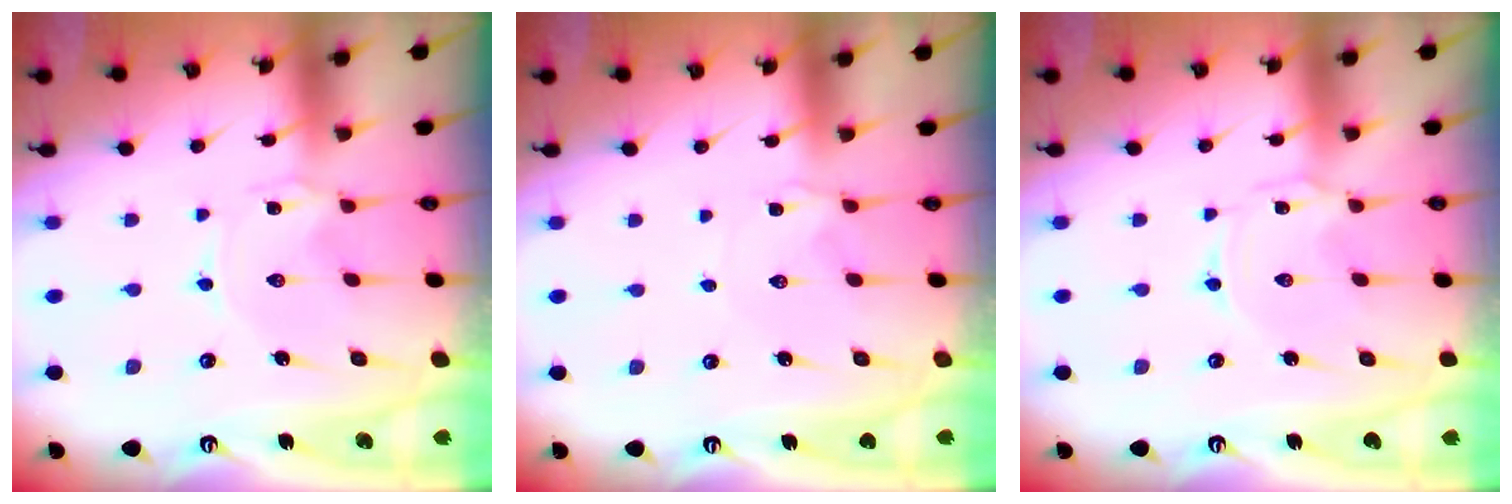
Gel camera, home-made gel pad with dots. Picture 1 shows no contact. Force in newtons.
{"total": 1.1, "press": 1.0, "slide": 0.3}
{"total": 0.0}